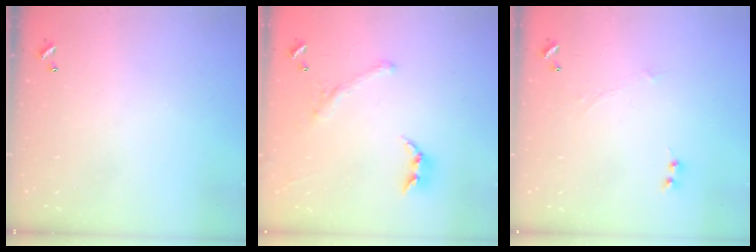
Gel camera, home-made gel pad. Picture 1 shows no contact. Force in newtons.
{"total": 1.2, "press": 0.5, "slide": 1.1}
{"total": 0.0}